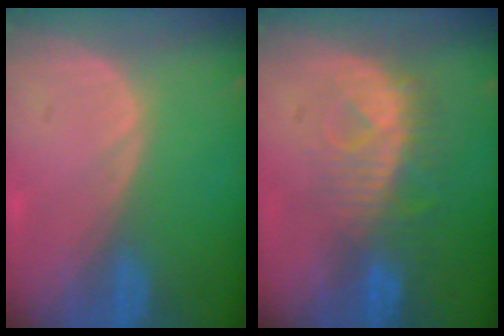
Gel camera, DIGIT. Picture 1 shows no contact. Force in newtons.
{"total": 8.1, "press": 7.5, "slide": 3.1}